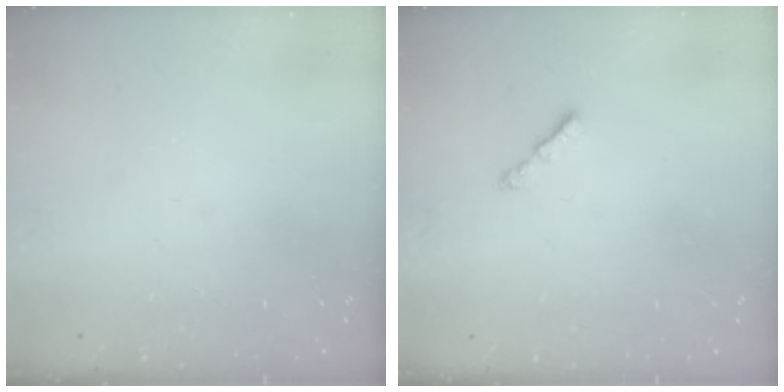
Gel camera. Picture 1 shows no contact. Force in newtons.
{"total": 1.6, "press": 1.5, "slide": 0.5}